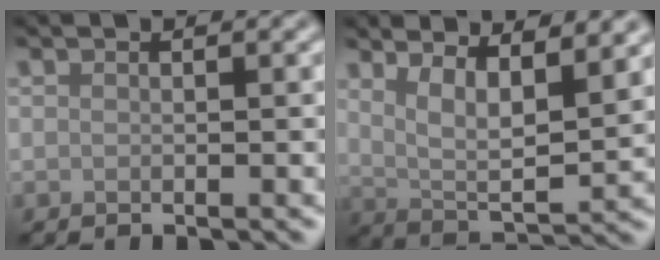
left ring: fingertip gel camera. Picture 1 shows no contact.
{"total": 7.1, "force": [3.7, 2.2, 5.7], "torque": [-0.088, -0.002, 0.064]}